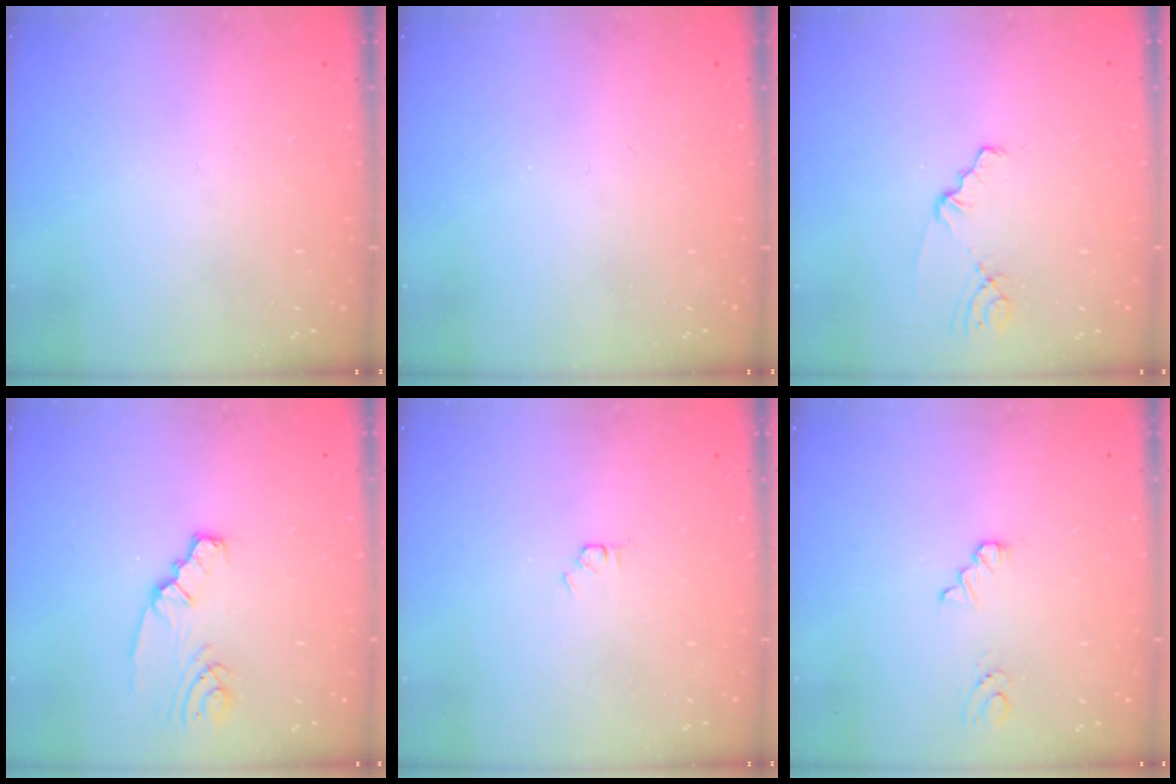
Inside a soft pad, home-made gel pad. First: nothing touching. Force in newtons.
{"total": 0.0}
{"total": 0.9, "press": 0.9, "slide": 0.2}
{"total": 2.7, "press": 2.7, "slide": 0.4}
{"total": 1.5, "press": 1.5, "slide": 0.2}
{"total": 1.1, "press": 1.1, "slide": 0.1}